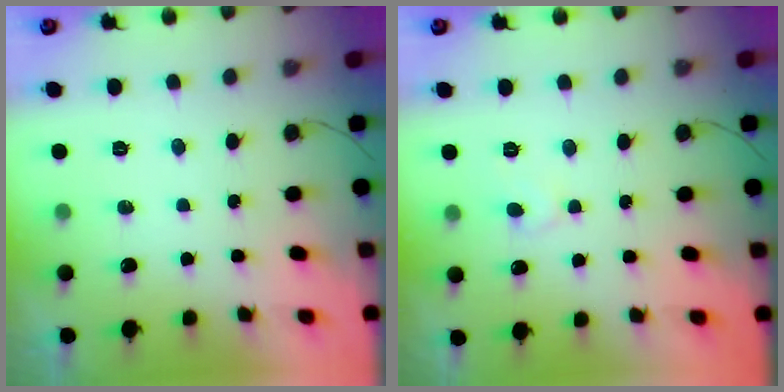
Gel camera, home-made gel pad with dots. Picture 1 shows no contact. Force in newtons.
{"total": 4.6, "press": 4.6, "slide": 0.4}